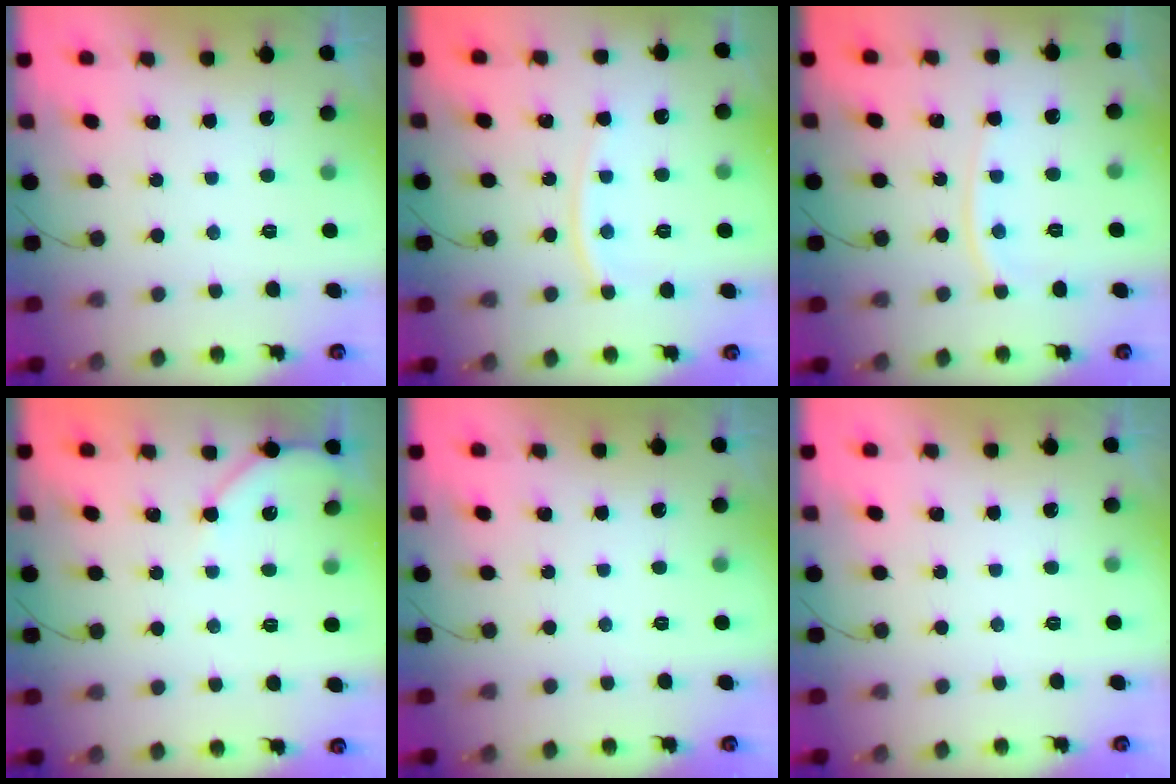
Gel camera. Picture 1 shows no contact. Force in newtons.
{"total": 7.9, "press": 7.8, "slide": 1.1}
{"total": 7.1, "press": 7.0, "slide": 0.9}
{"total": 5.4, "press": 5.3, "slide": 0.7}
{"total": 0.0}
{"total": 0.0}